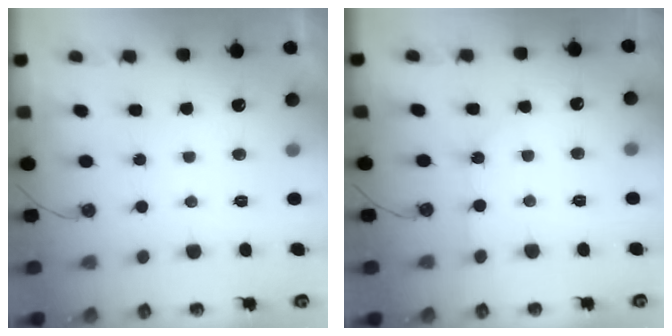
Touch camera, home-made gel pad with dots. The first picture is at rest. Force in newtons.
{"total": 2.0, "press": 2.0, "slide": 0.2}